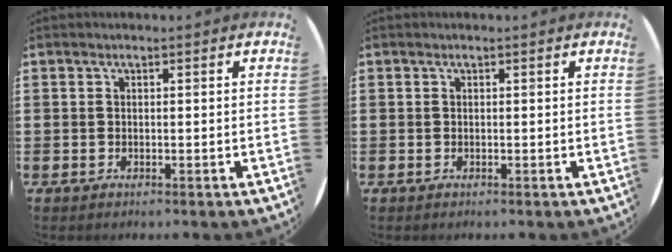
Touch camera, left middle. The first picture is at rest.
{"total": 0.0}